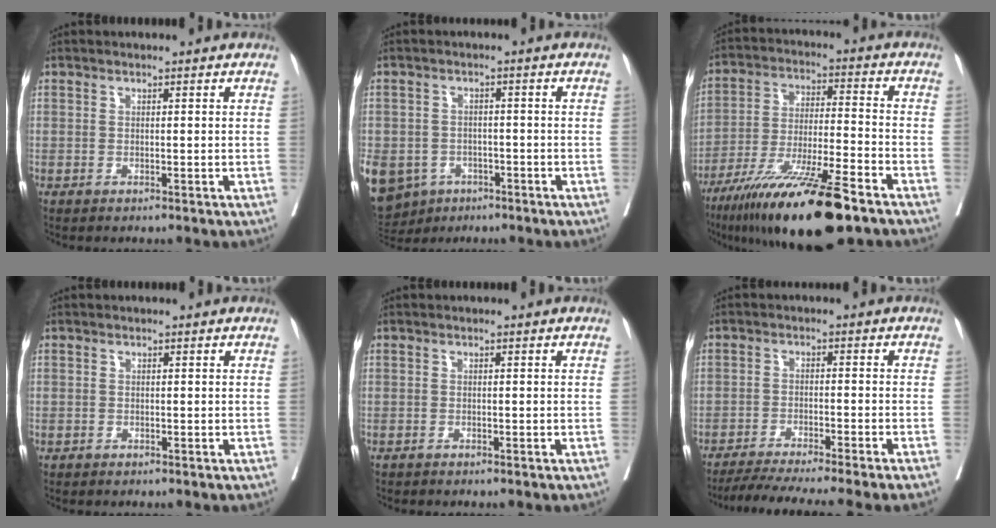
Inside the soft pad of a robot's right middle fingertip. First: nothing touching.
{"total": 14.9, "force": [-7.5, 11.6, 5.5], "torque": [-0.163, -0.005, -0.101]}
{"total": 18.6, "force": [-12.7, 1.6, 13.5], "torque": [-0.226, -0.042, -0.222]}
{"total": 0.6, "force": [-0.3, 0.6, -0.1], "torque": [0.003, 0.008, -0.007]}
{"total": 0.5, "force": [-0.5, 0.2, 0.2], "torque": [-0.007, 0.000, -0.009]}
{"total": 12.8, "force": [-11.1, -1.3, 6.2], "torque": [-0.074, -0.020, -0.171]}